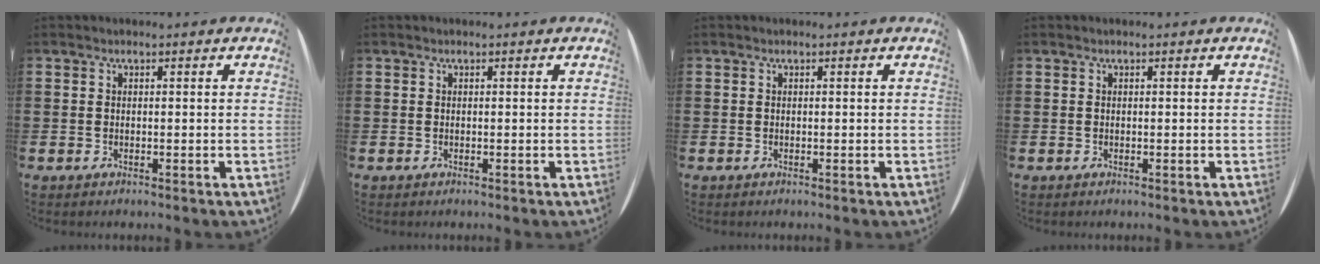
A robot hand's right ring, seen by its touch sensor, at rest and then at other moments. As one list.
[{"total": 0.0}, {"total": 0.0}, {"total": 0.0}]